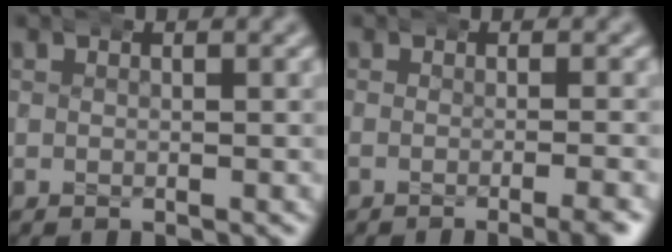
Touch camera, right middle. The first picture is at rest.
{"total": 1.9, "force": [-1.2, -0.4, 1.4], "torque": [-0.012, 0.006, -0.025]}